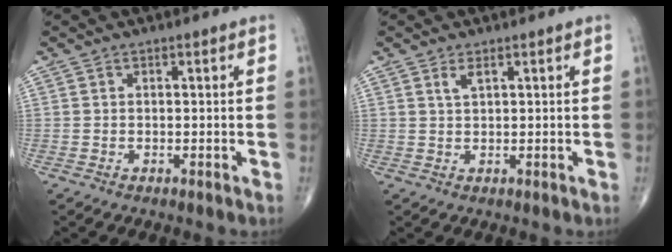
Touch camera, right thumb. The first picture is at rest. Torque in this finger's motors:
{"motor_torque": [-0.11, -0.02, 0.32, 0.17, 0.01]}